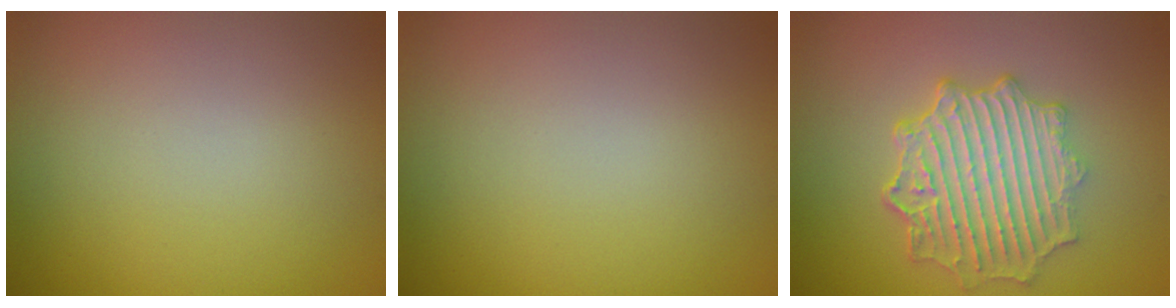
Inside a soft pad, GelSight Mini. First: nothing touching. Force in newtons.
{"total": 0.0}
{"total": 6.1, "press": 5.1, "slide": 3.3}